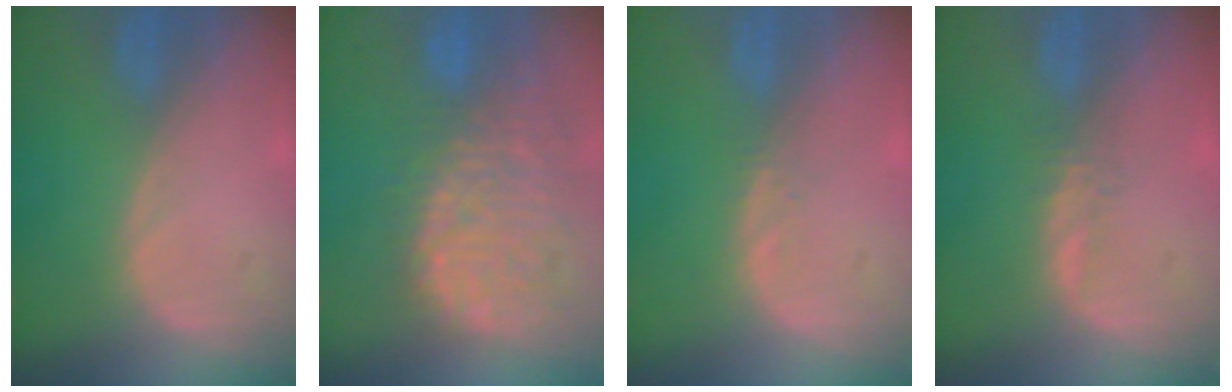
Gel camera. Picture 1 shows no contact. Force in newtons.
{"total": 12.7, "press": 11.1, "slide": 6.1}
{"total": 0.7, "press": 0.7, "slide": 0.1}
{"total": 1.3, "press": 1.2, "slide": 0.5}